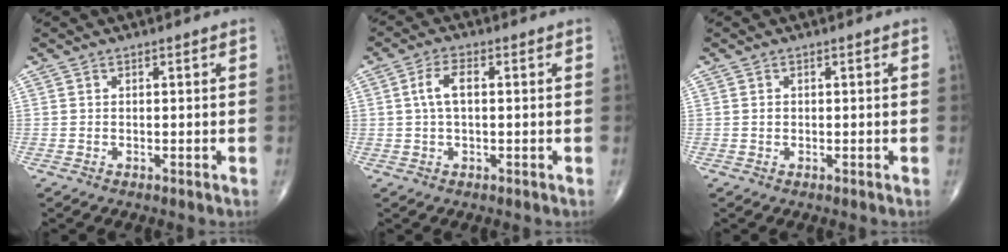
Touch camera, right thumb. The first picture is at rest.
{"total": 4.4, "force": [0.5, 2.0, 3.9], "torque": [-0.084, 0.013, 0.007]}
{"total": 0.6, "force": [0.0, 0.5, 0.3], "torque": [-0.004, 0.001, 0.000]}